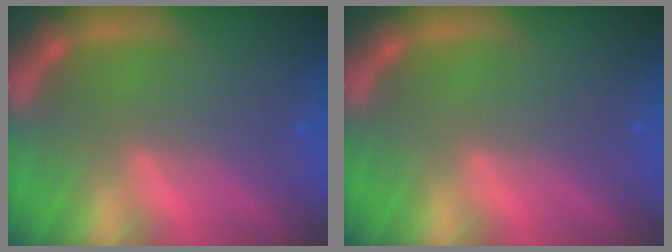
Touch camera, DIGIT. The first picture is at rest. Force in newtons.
{"total": 0.0}